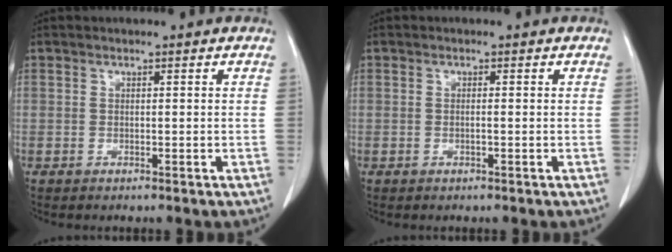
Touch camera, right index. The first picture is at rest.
{"total": 0.7, "force": [-0.1, 0.0, 0.7], "torque": [-0.013, 0.000, -0.001]}